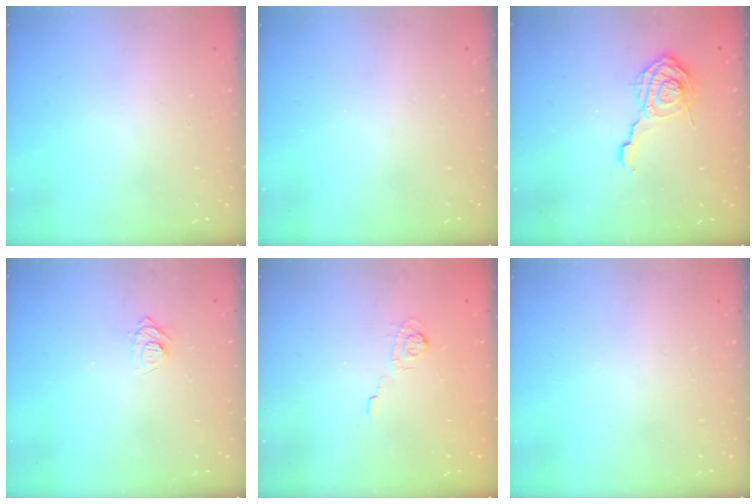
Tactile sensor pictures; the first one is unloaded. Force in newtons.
{"total": 0.0}
{"total": 11.2, "press": 11.2, "slide": 0.9}
{"total": 6.8, "press": 6.8, "slide": 0.7}
{"total": 3.2, "press": 2.8, "slide": 1.6}
{"total": 0.0}